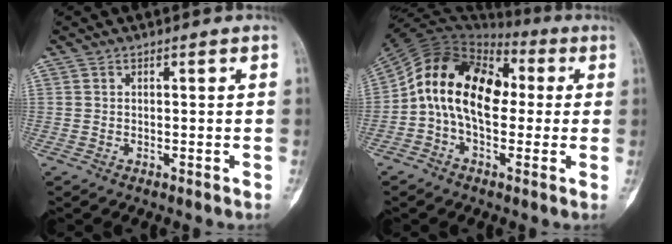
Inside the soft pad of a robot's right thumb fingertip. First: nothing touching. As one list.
[{"total": 16.9, "force": [0.7, 10.7, 13.1], "torque": [-0.203, 0.039, 0.003]}]